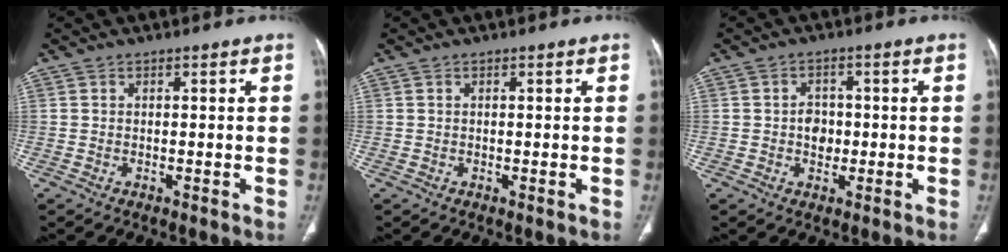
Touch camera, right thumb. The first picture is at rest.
{"total": 0.0}
{"total": 3.9, "force": [-0.3, 3.2, 2.2], "torque": [-0.014, 0.007, -0.006]}